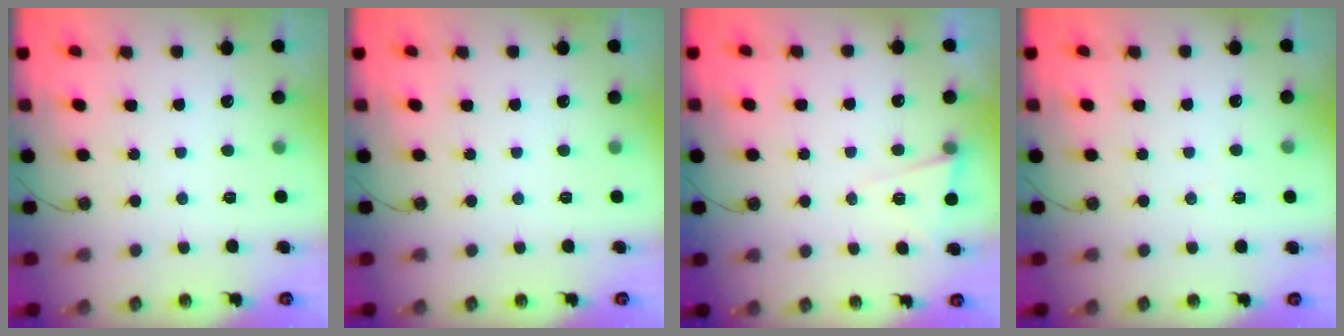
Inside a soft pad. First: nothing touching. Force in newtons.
{"total": 0.0}
{"total": 5.2, "press": 3.8, "slide": 3.6}
{"total": 5.4, "press": 3.1, "slide": 4.5}